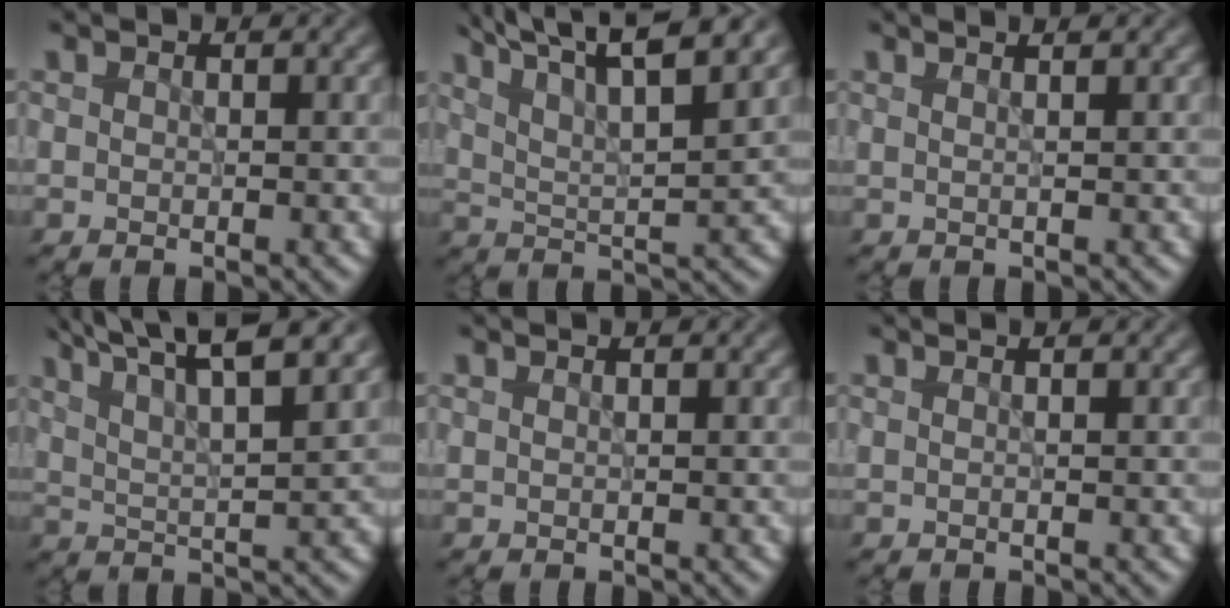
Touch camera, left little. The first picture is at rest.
{"total": 9.2, "force": [6.6, 2.2, 5.9], "torque": [-0.087, 0.019, 0.075]}
{"total": 3.1, "force": [1.7, 1.4, 2.2], "torque": [-0.010, 0.014, -0.012]}
{"total": 7.9, "force": [5.6, 1.6, 5.3], "torque": [-0.080, 0.018, 0.070]}
{"total": 0.6, "force": [0.4, 0.2, 0.4], "torque": [-0.003, 0.002, 0.003]}
{"total": 1.2, "force": [0.5, 0.5, 1.1], "torque": [-0.011, -0.006, -0.007]}